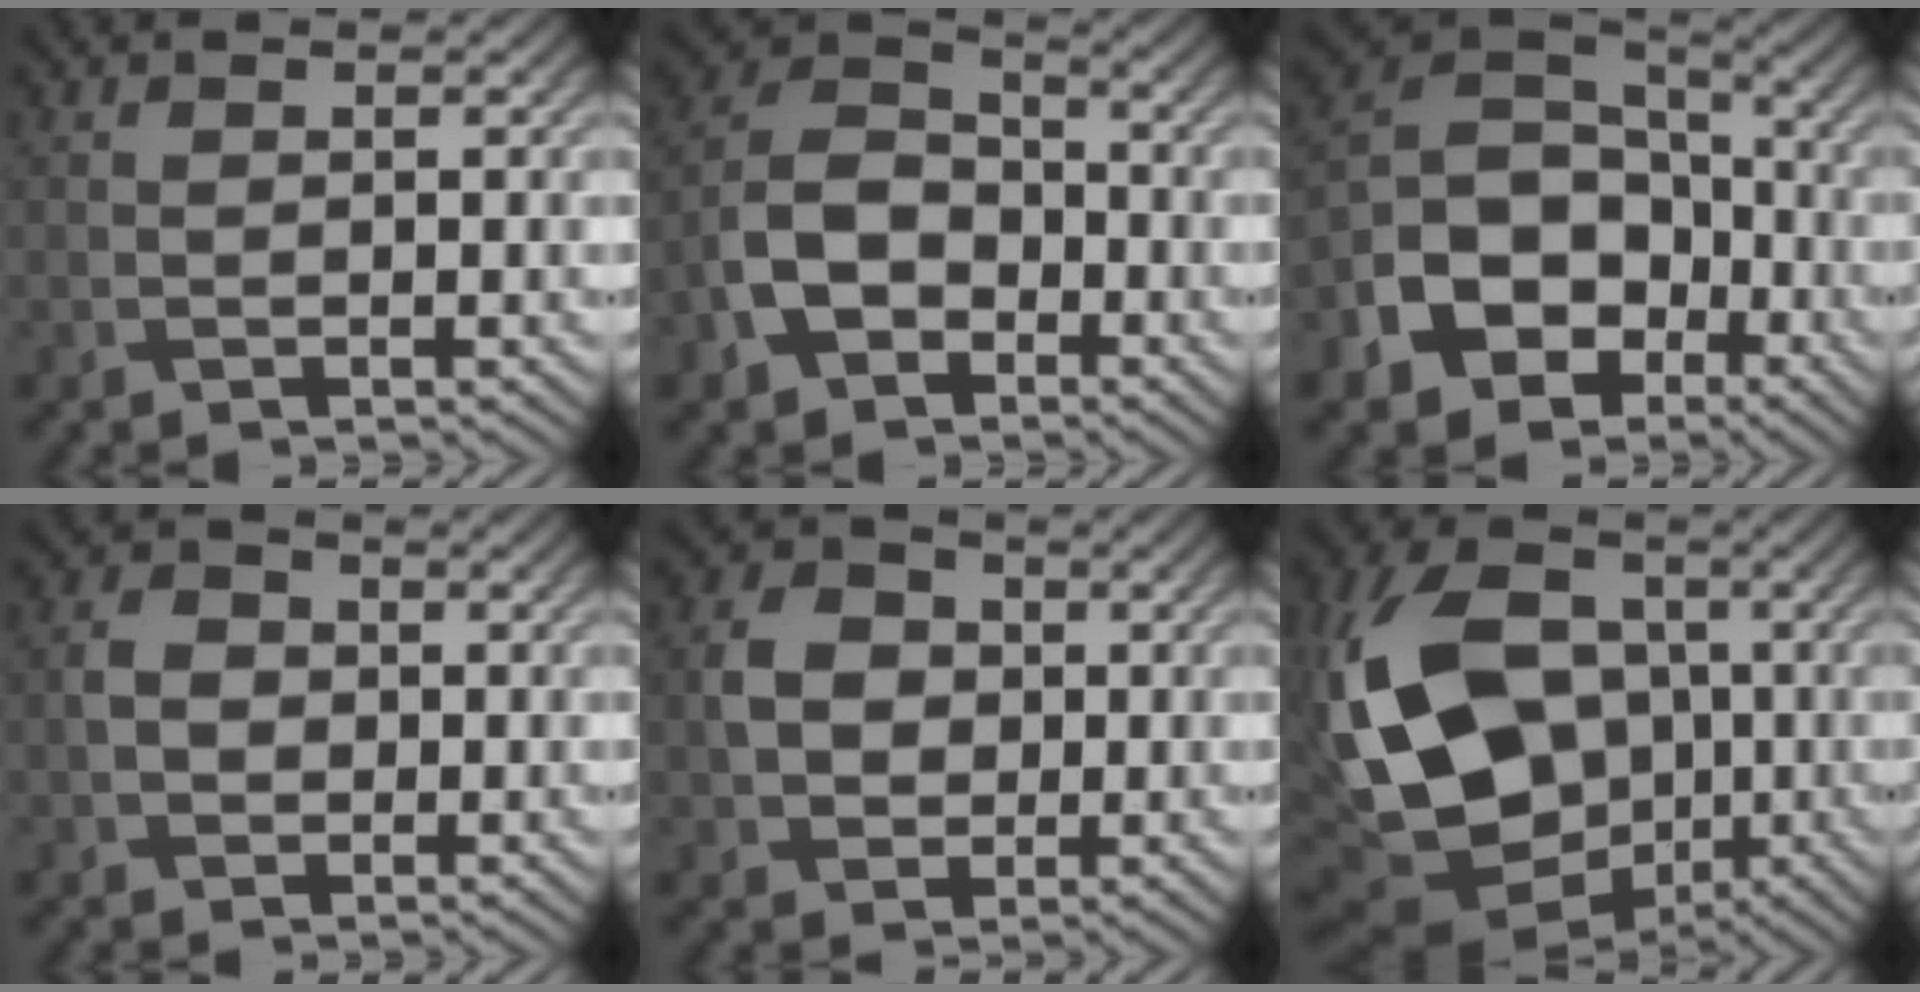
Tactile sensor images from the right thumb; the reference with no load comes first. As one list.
[{"total": 9.0, "force": [-3.9, 6.2, 5.2], "torque": [-0.117, -0.002, -0.093]}, {"total": 13.8, "force": [-5.8, 10.0, 7.4], "torque": [-0.168, -0.034, -0.109]}, {"total": 3.0, "force": [-0.2, 2.6, 1.5], "torque": [-0.034, 0.001, -0.010]}, {"total": 5.2, "force": [0.1, 4.5, 2.6], "torque": [-0.057, 0.004, -0.010]}, {"total": 19.9, "force": [-1.6, 14.5, 13.5], "torque": [-0.298, -0.021, -0.011]}]